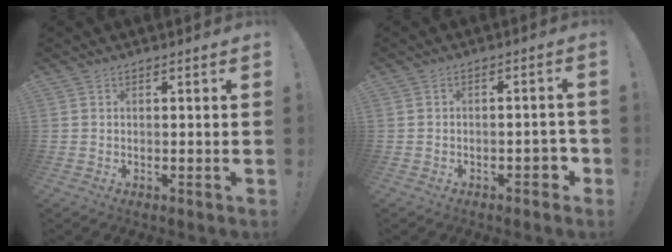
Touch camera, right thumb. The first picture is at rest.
{"total": 4.2, "force": [-2.2, 2.4, 2.7], "torque": [-0.036, 0.016, -0.036]}